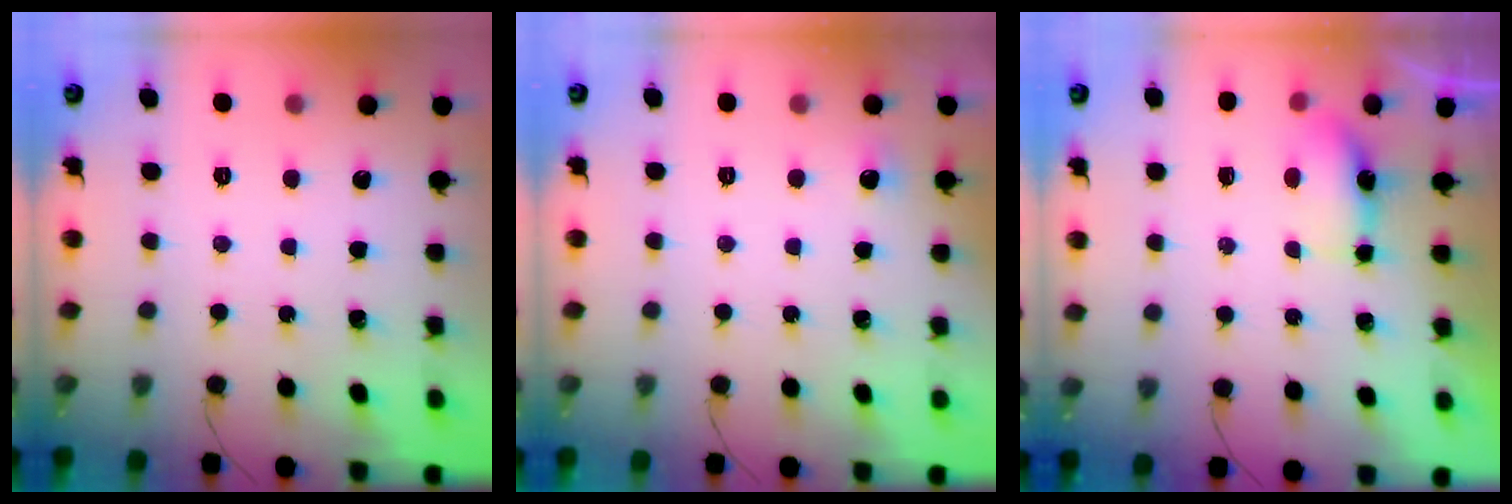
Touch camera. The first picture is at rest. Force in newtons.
{"total": 3.4, "press": 3.1, "slide": 1.3}
{"total": 4.4, "press": 4.2, "slide": 1.1}